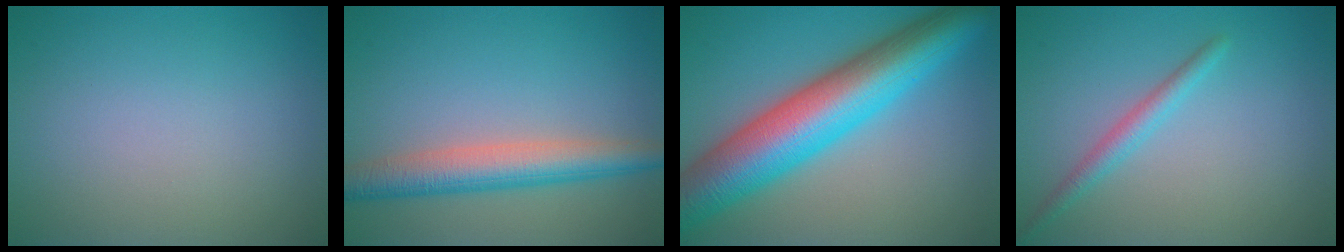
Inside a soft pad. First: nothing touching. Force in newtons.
{"total": 5.1, "press": 5.1, "slide": 0.2}
{"total": 11.5, "press": 11.5, "slide": 0.2}
{"total": 1.9, "press": 1.9, "slide": 0.1}